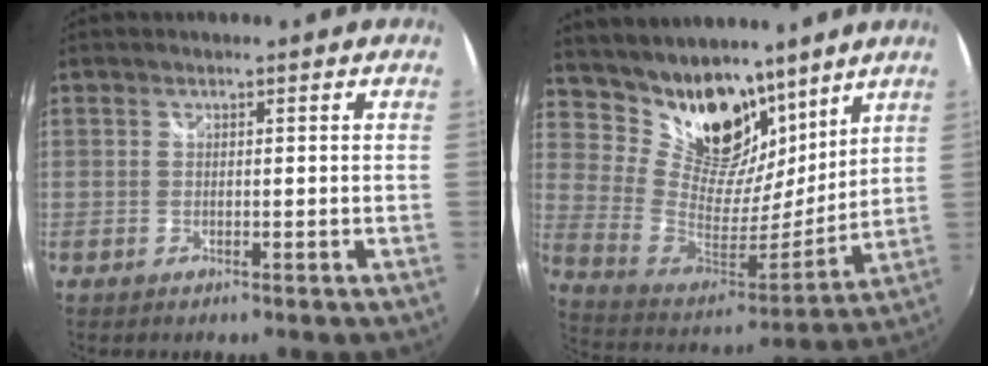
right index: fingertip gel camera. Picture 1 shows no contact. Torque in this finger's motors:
{"motor_torque": [0.08, 0.54, 0.09, 0.01]}